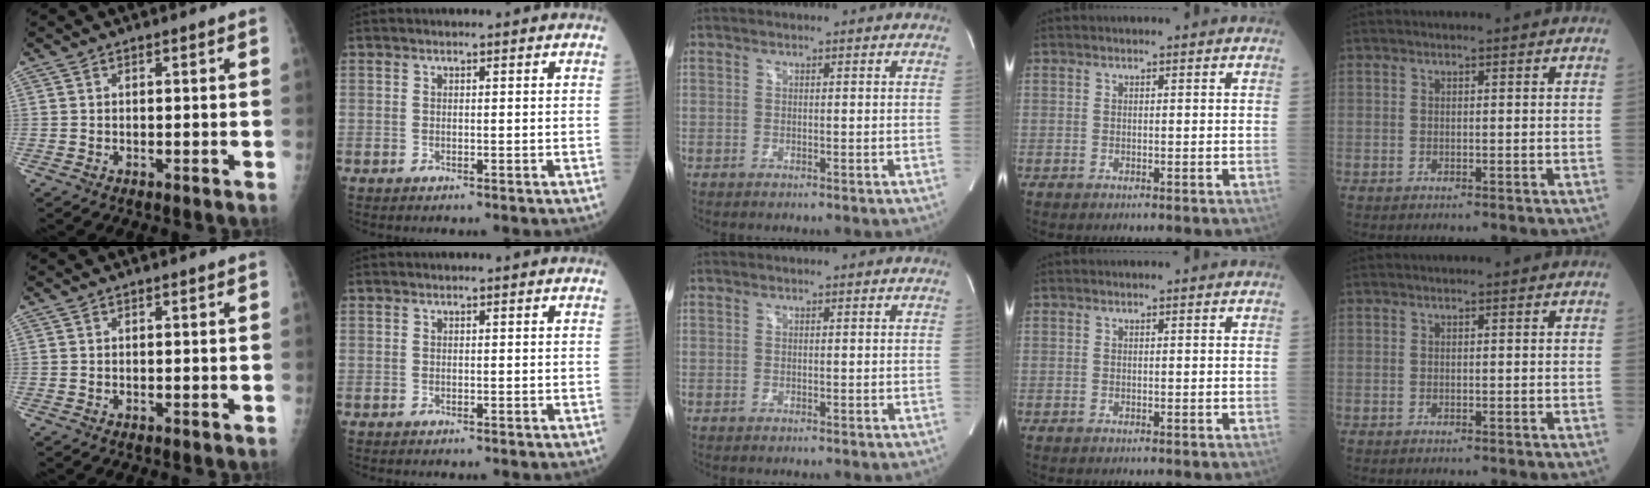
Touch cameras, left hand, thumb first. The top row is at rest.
{}